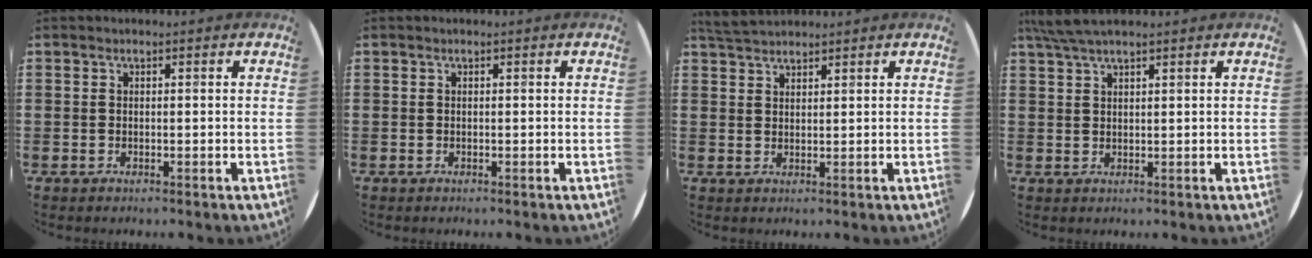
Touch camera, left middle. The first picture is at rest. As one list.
[{"total": 0.0}, {"total": 3.2, "force": [3.0, 0.6, 0.8], "torque": [-0.023, -0.002, 0.058]}, {"total": 3.4, "force": [2.8, 0.4, 1.8], "torque": [-0.042, 0.002, 0.052]}]